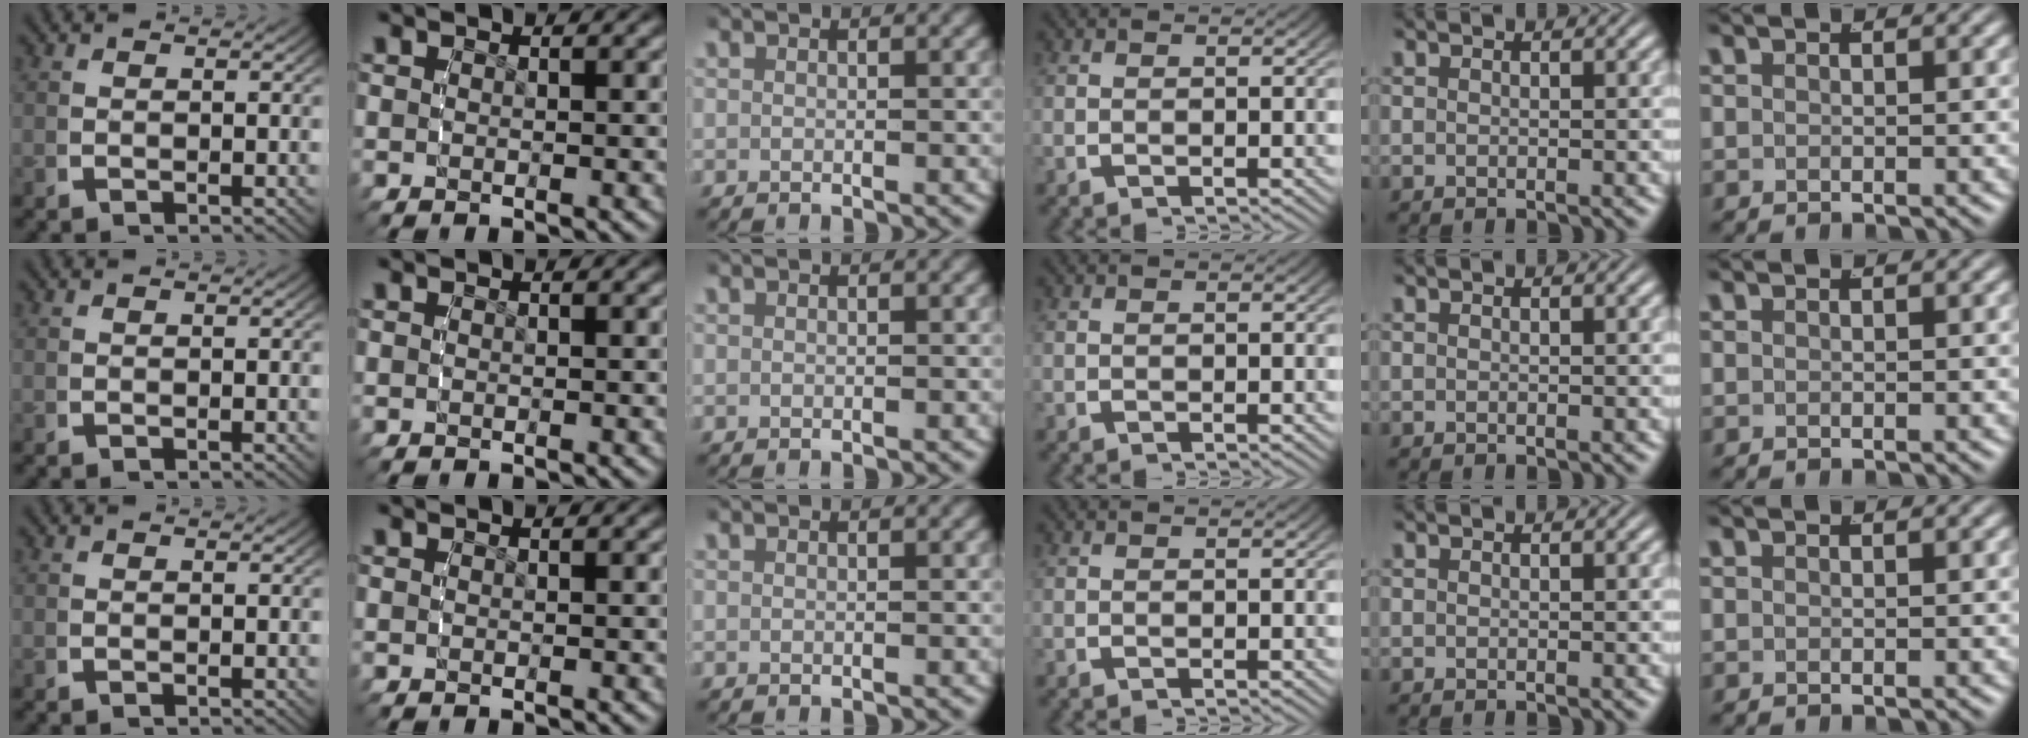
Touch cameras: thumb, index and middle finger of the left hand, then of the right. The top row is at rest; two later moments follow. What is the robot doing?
{"motion": "reach", "object": "bottle cap"}